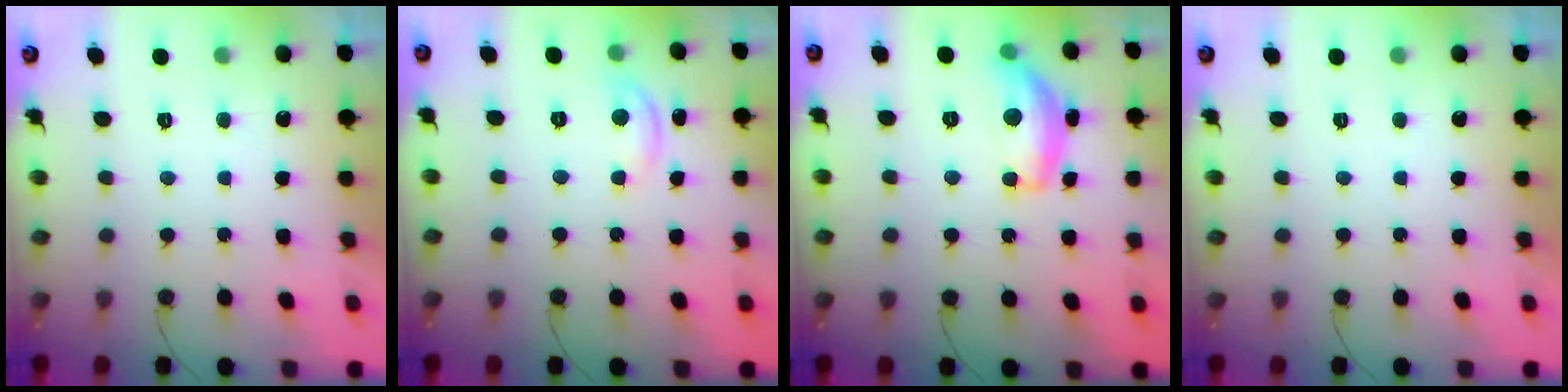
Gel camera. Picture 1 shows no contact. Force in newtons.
{"total": 5.0, "press": 5.0, "slide": 0.2}
{"total": 14.0, "press": 13.9, "slide": 1.0}
{"total": 0.0}